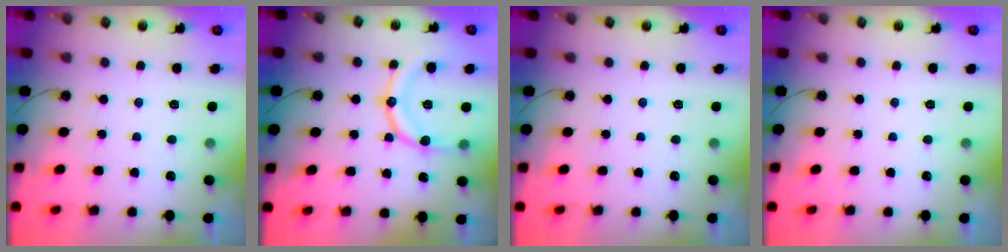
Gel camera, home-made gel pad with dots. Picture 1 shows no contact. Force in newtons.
{"total": 14.1, "press": 14.1, "slide": 0.5}
{"total": 0.0}
{"total": 0.0}